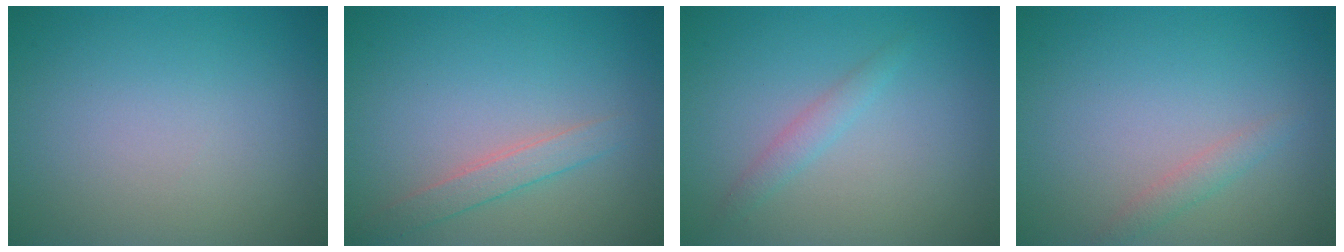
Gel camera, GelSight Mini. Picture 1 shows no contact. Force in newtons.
{"total": 2.0, "press": 2.0, "slide": 0.0}
{"total": 1.3, "press": 1.3, "slide": 0.1}
{"total": 1.3, "press": 1.3, "slide": 0.2}